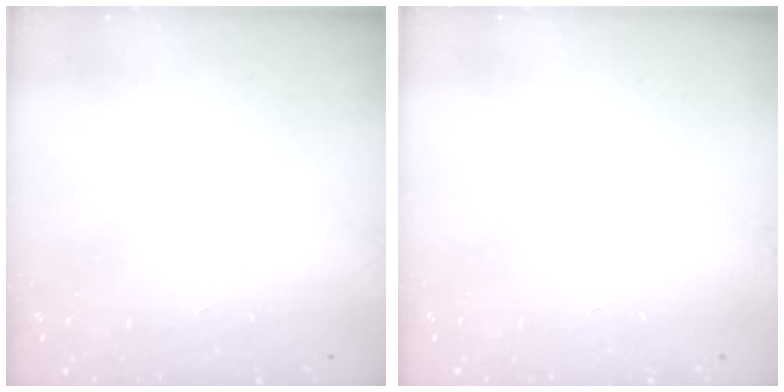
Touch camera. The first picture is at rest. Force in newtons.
{"total": 0.0}